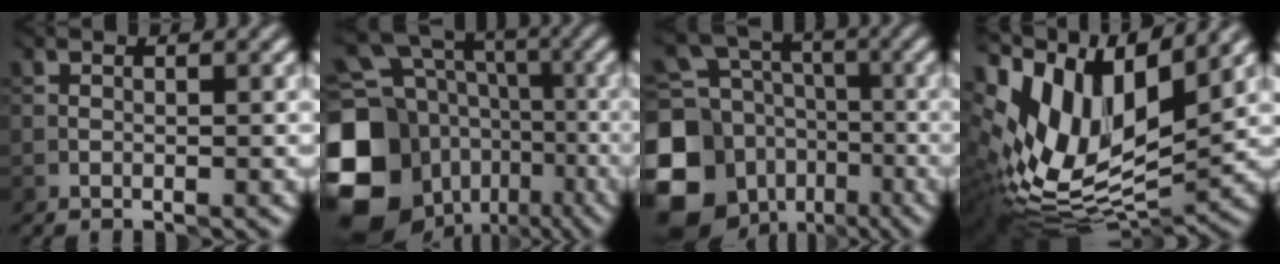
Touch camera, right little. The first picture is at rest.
{"total": 17.2, "force": [-4.5, 14.2, 8.6], "torque": [-0.215, -0.011, -0.069]}
{"total": 14.0, "force": [-5.0, 11.8, 5.7], "torque": [-0.169, -0.025, -0.102]}
{"total": 13.7, "force": [5.2, 7.1, 10.5], "torque": [-0.220, 0.006, 0.103]}